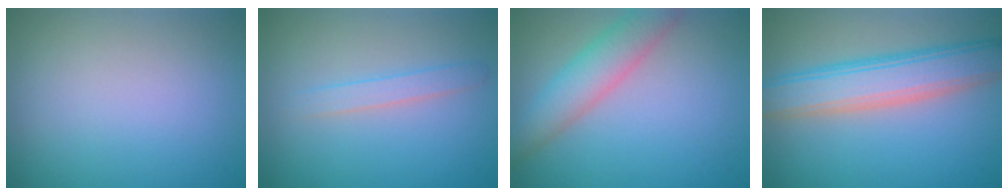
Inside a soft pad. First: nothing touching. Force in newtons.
{"total": 1.6, "press": 1.6, "slide": 0.1}
{"total": 4.6, "press": 4.6, "slide": 0.4}
{"total": 6.5, "press": 6.5, "slide": 0.1}